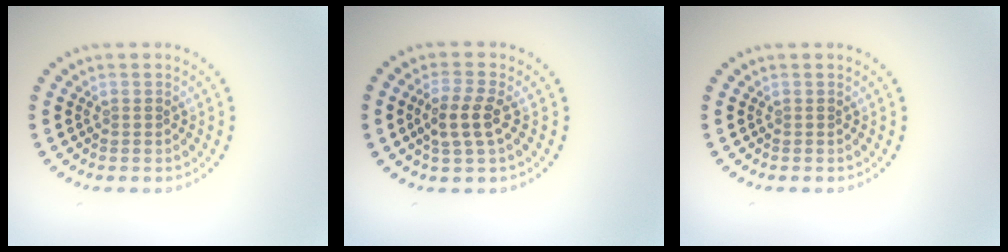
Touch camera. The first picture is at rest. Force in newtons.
{"total": 2.8, "press": 2.6, "slide": 1.1}
{"total": 0.0}